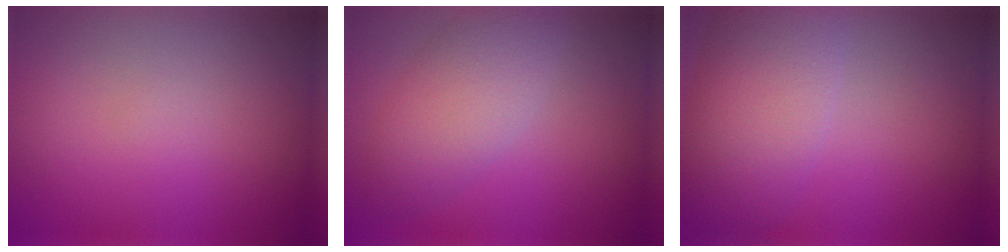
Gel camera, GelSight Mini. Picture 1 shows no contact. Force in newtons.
{"total": 4.9, "press": 4.9, "slide": 0.1}
{"total": 7.3, "press": 7.3, "slide": 0.2}